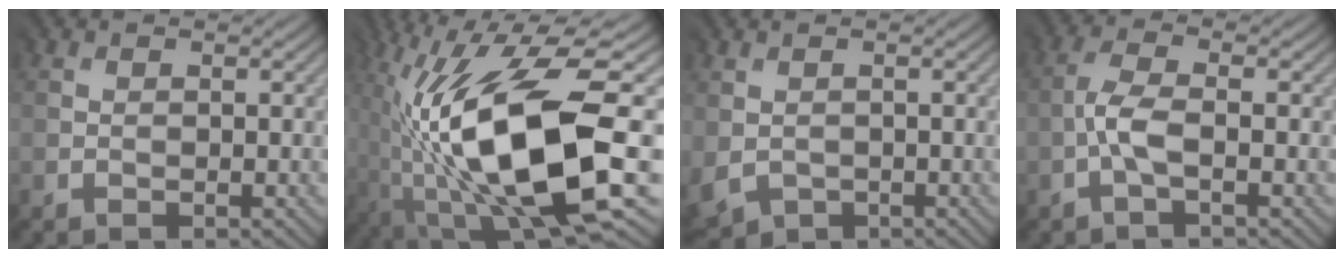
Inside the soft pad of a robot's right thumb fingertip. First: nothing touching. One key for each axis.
{"total": 15.4, "fx": -3.1, "fy": 5.0, "fz": 14.3, "tx": -0.279, "ty": 0.005, "tz": -0.052}
{"total": 2.8, "fx": -0.1, "fy": 2.6, "fz": 0.8, "tx": -0.046, "ty": -0.016, "tz": 0.005}
{"total": 2.8, "fx": -1.4, "fy": 0.4, "fz": 2.4, "tx": -0.060, "ty": 0.010, "tz": -0.033}